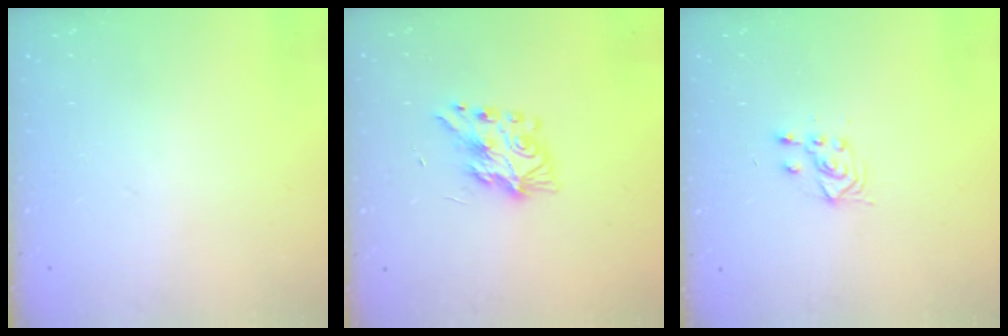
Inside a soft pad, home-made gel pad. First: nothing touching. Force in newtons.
{"total": 7.6, "press": 7.6, "slide": 0.6}
{"total": 3.0, "press": 2.6, "slide": 1.3}